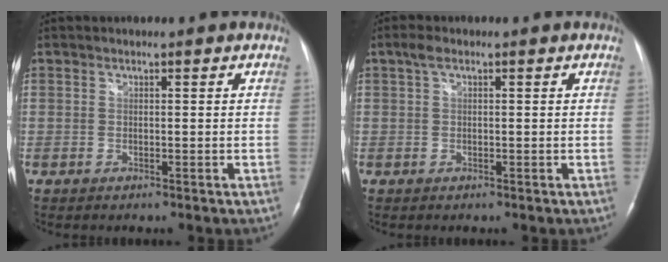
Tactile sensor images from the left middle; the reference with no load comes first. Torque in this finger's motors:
{"motor_torque": [0.68, -0.17, -0.05, 0.05]}